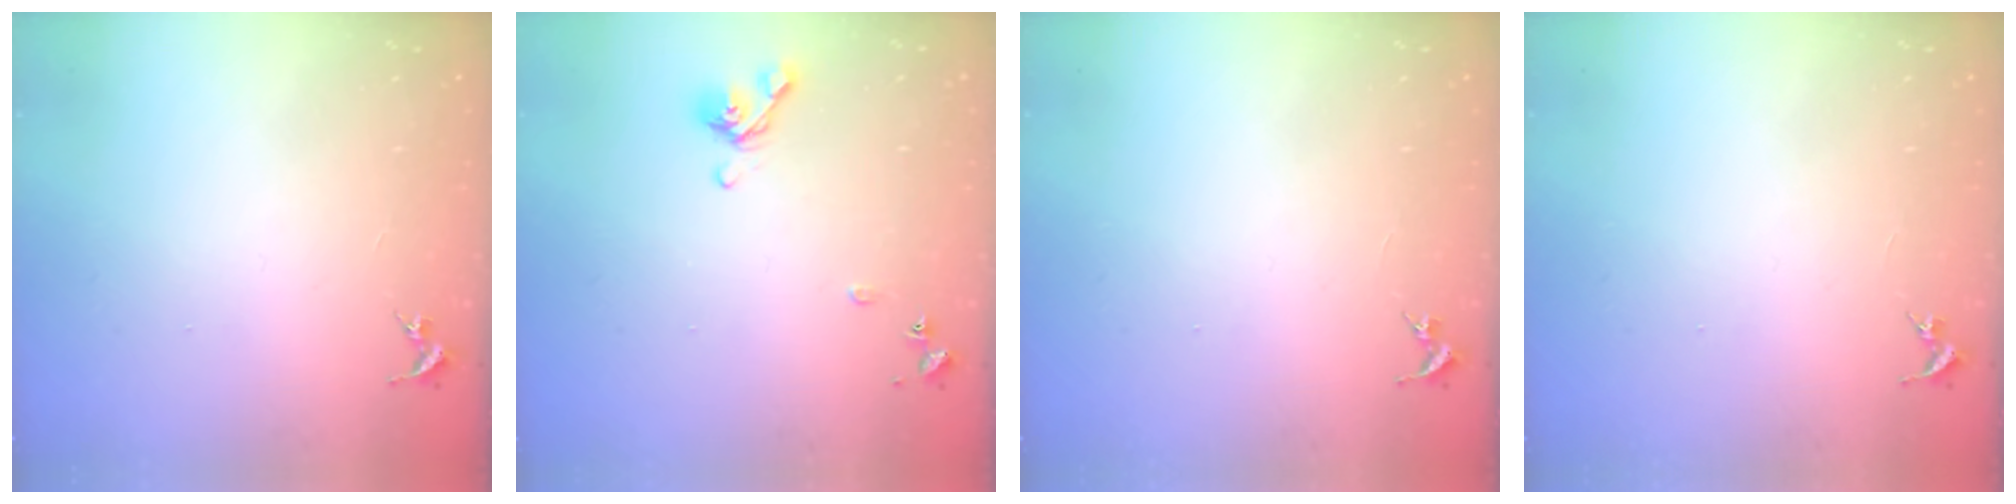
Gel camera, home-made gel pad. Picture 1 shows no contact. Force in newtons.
{"total": 8.6, "press": 8.4, "slide": 1.4}
{"total": 0.0}
{"total": 0.0}